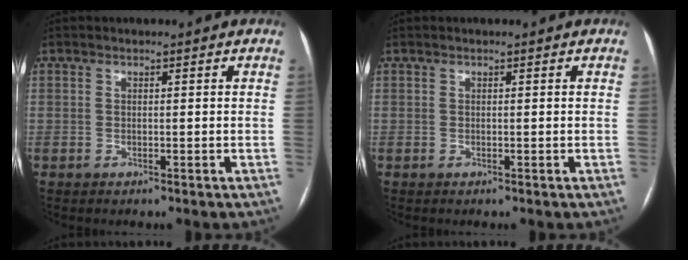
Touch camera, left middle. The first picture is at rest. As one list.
[{"total": 0.0}]